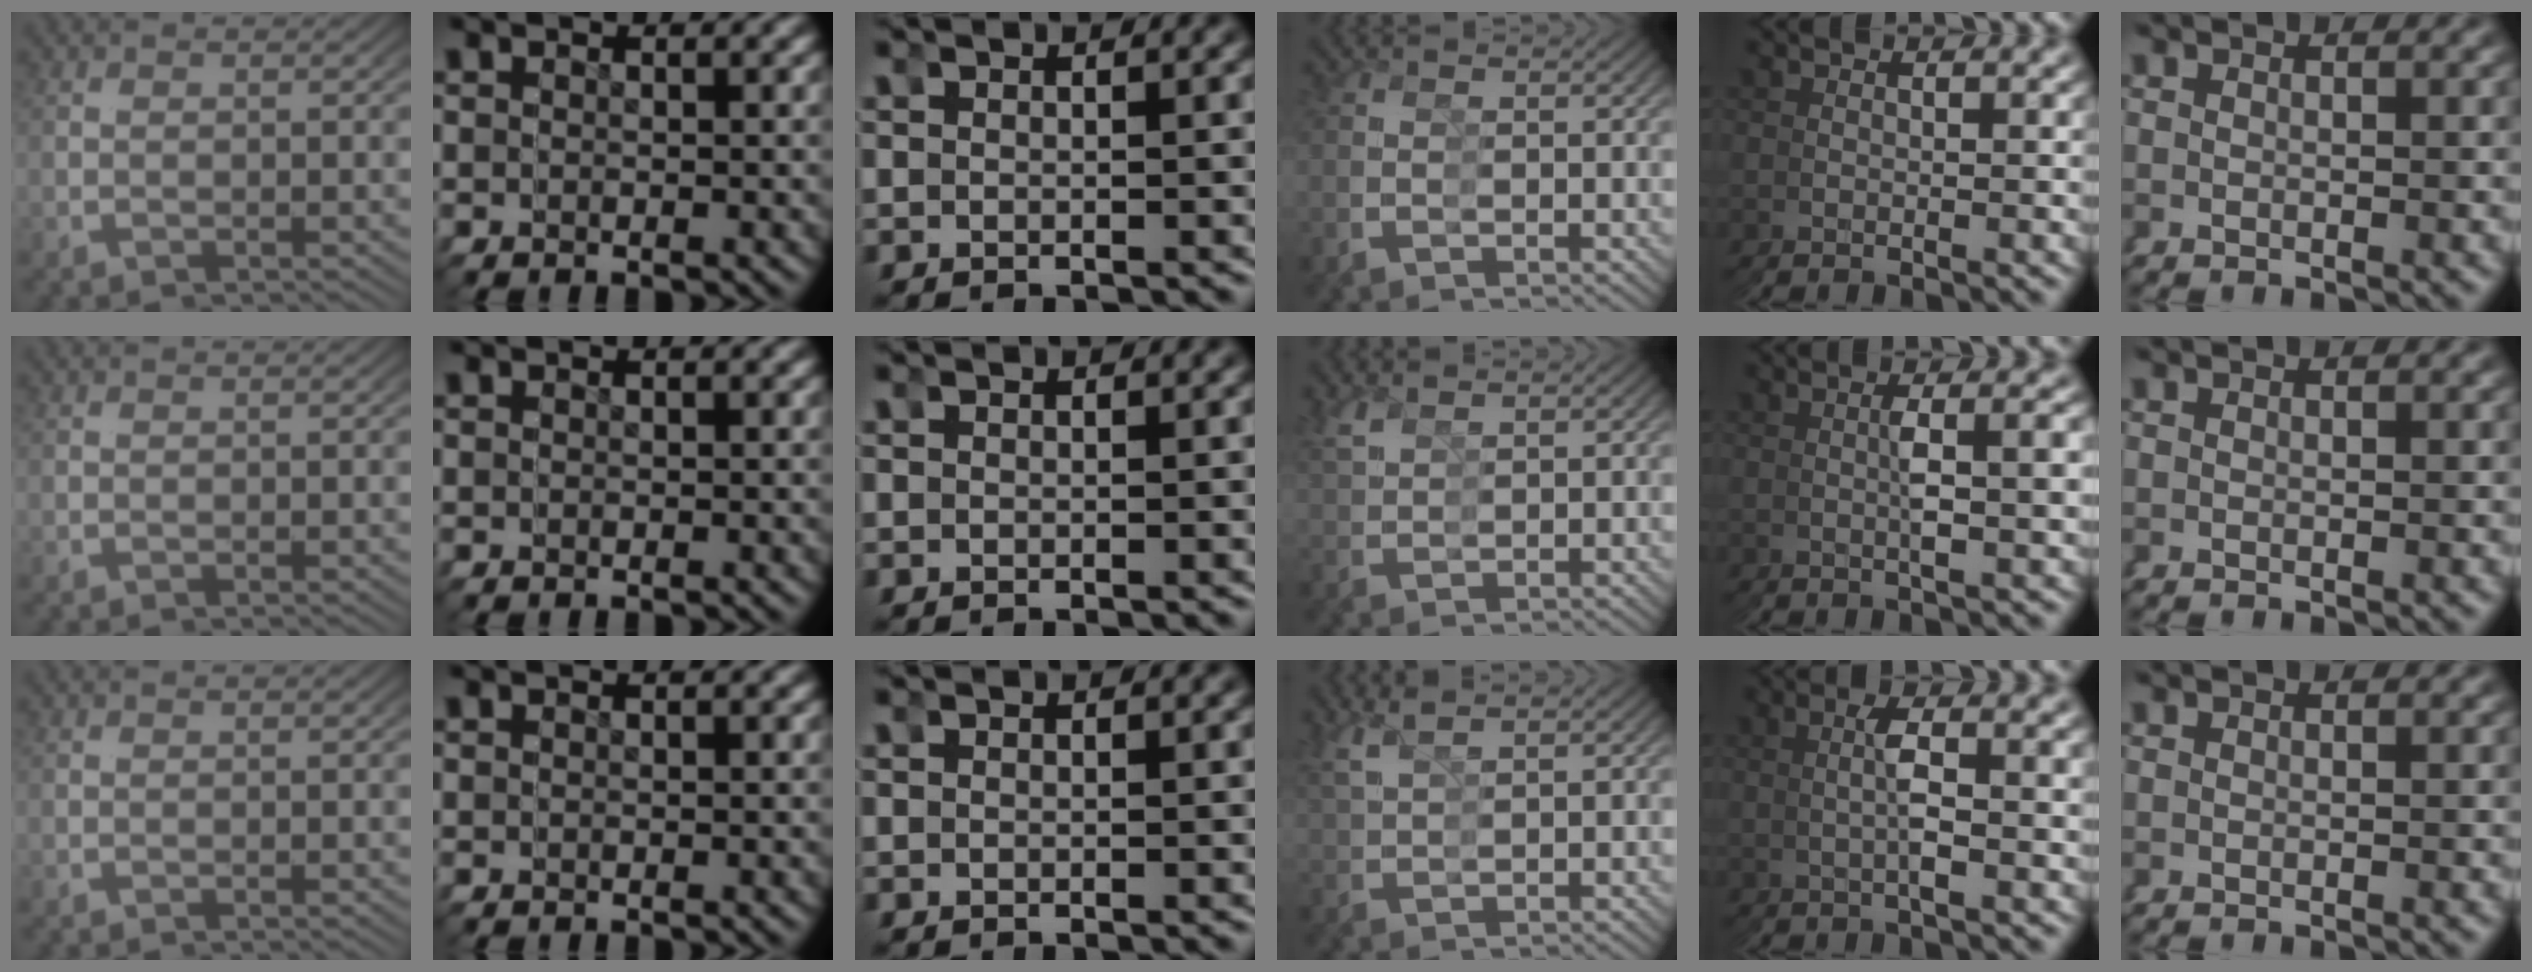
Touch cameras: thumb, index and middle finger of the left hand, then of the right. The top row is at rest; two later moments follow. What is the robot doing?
{"motion": "grasp_and_lifting", "object": "pipette"}